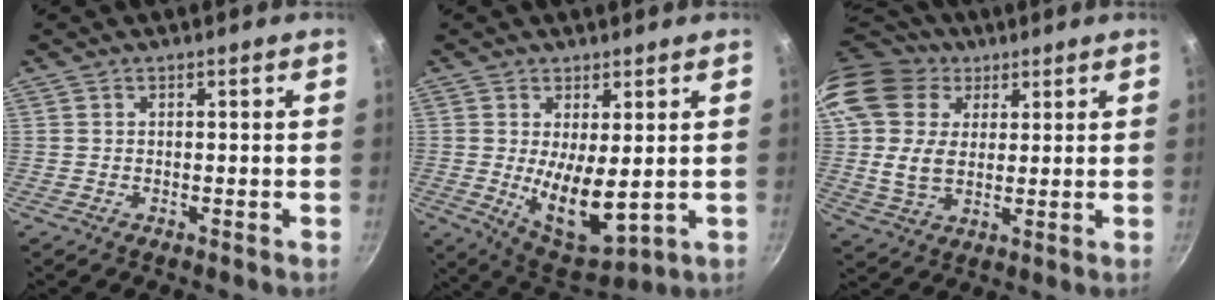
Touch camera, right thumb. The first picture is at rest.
{"total": 10.9, "force": [0.2, 4.6, 9.9], "torque": [-0.149, -0.030, 0.023]}
{"total": 16.6, "force": [6.1, 12.3, 9.3], "torque": [-0.160, -0.004, 0.109]}